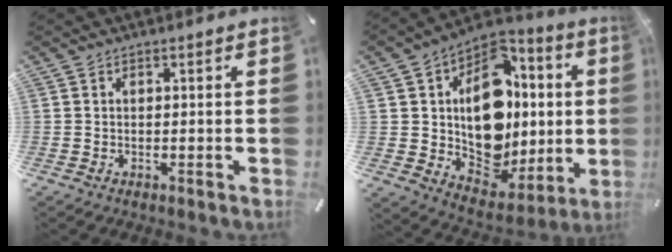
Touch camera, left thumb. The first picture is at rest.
{"total": 18.6, "force": [1.7, 14.4, 11.6], "torque": [-0.177, -0.043, 0.036]}